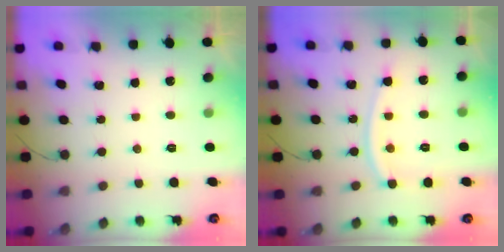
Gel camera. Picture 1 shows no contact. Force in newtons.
{"total": 10.7, "press": 10.7, "slide": 1.1}